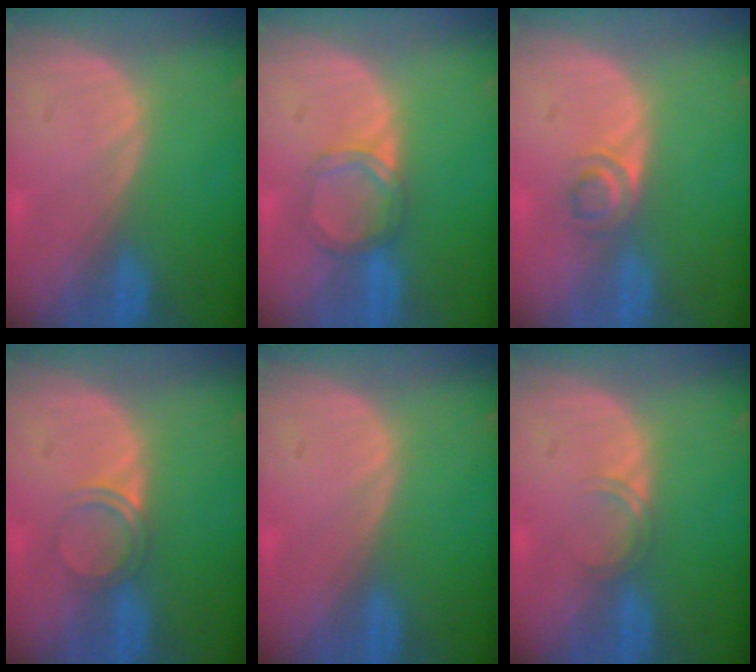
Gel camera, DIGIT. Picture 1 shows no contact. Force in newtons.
{"total": 3.7, "press": 3.7, "slide": 0.4}
{"total": 2.8, "press": 2.7, "slide": 1.0}
{"total": 2.9, "press": 2.6, "slide": 1.1}
{"total": 0.0}
{"total": 1.7, "press": 1.7, "slide": 0.3}